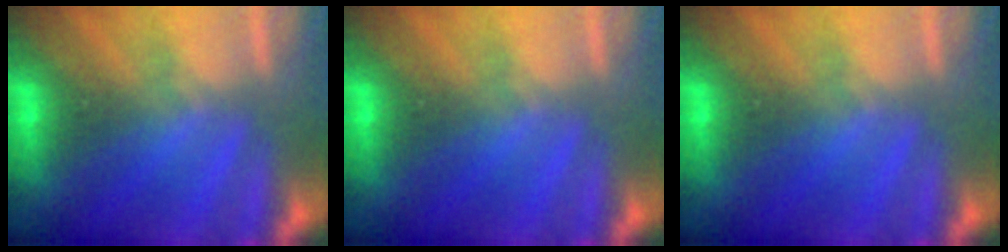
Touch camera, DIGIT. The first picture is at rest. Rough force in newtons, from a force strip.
{"total": 0.0}
{"total": 0.0}